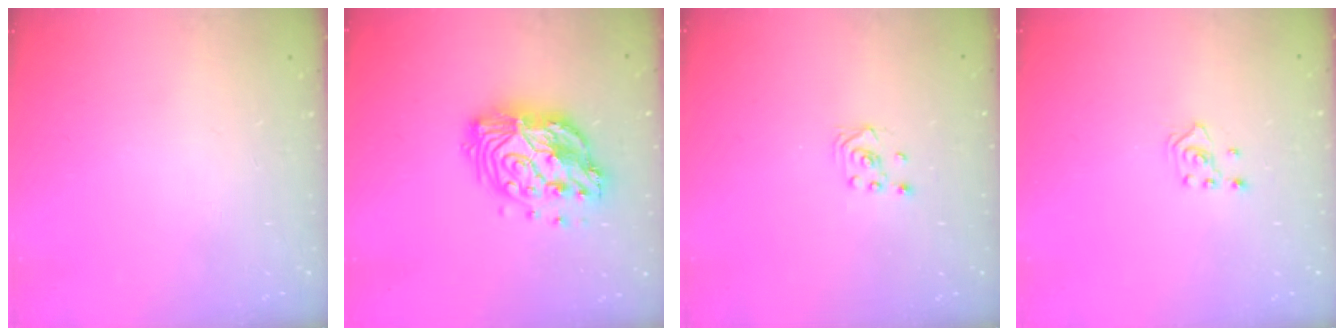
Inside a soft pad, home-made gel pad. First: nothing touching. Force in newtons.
{"total": 15.1, "press": 15.0, "slide": 1.2}
{"total": 1.6, "press": 1.4, "slide": 0.9}
{"total": 2.0, "press": 1.8, "slide": 0.9}